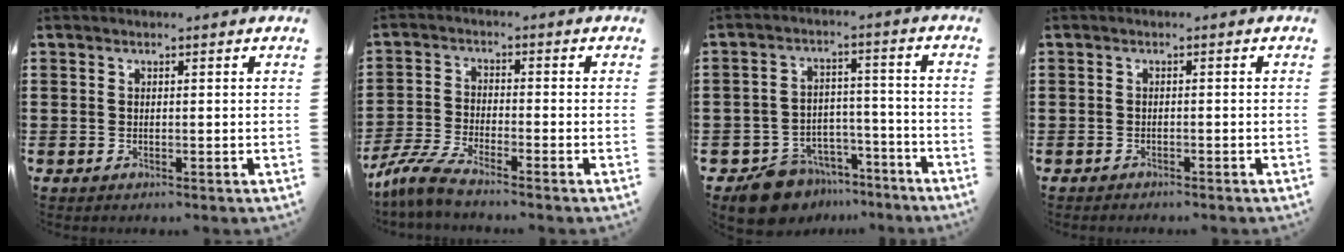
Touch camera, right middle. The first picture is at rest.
{"total": 5.0, "force": [-4.4, 0.4, 2.3], "torque": [-0.067, -0.011, -0.092]}
{"total": 7.8, "force": [-7.2, 3.0, 0.9], "torque": [-0.021, 0.034, -0.140]}
{"total": 0.9, "force": [-0.9, 0.2, 0.0], "torque": [-0.002, 0.003, -0.021]}